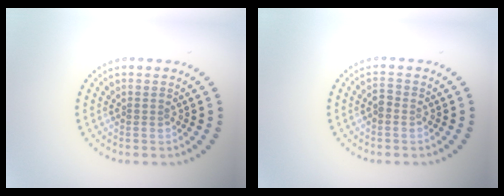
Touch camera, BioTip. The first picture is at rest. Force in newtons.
{"total": 1.2, "press": 1.2, "slide": 0.1}